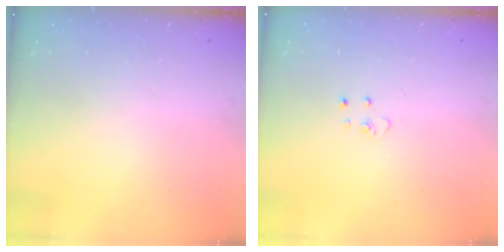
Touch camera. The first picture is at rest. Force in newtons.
{"total": 3.4, "press": 3.4, "slide": 0.3}